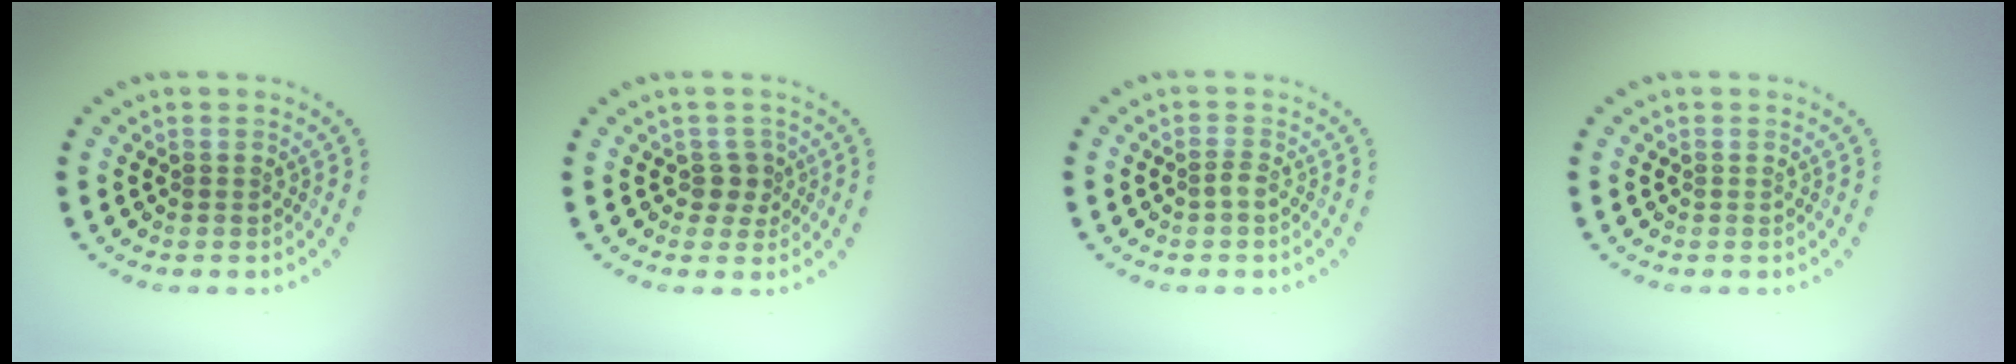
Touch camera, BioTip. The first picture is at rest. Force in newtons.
{"total": 1.7, "press": 1.4, "slide": 1.0}
{"total": 0.8, "press": 0.5, "slide": 0.7}
{"total": 0.0}